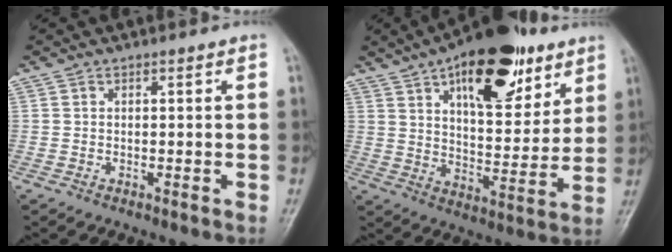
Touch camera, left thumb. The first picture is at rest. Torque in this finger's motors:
{"motor_torque": [0.48, 0.46, 1.52, -1.25, 0.21]}